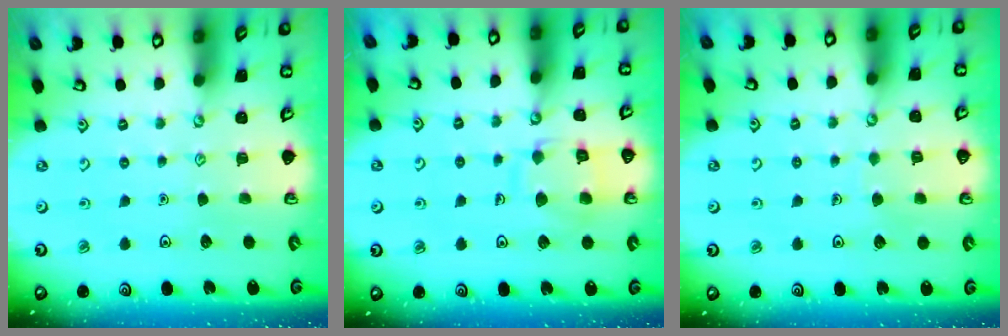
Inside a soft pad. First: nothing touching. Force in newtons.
{"total": 10.9, "press": 10.9, "slide": 0.8}
{"total": 3.4, "press": 3.4, "slide": 0.3}